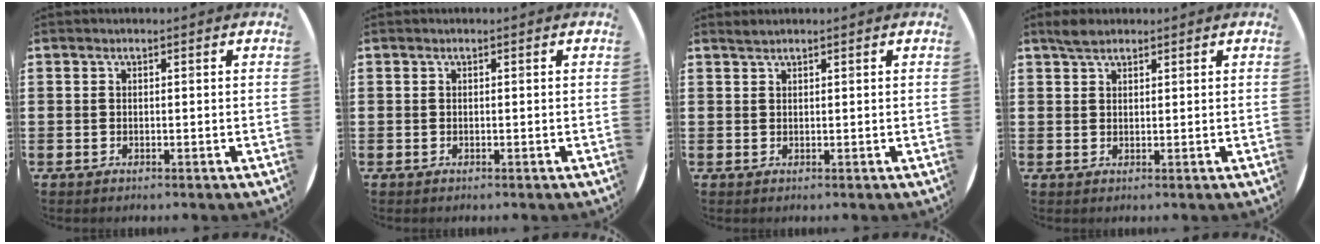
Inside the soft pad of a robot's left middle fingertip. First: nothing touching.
{"total": 0.0}
{"total": 0.8, "force": [0.8, -0.1, 0.0], "torque": [-0.001, -0.001, 0.016]}
{"total": 2.3, "force": [2.0, 0.8, 0.9], "torque": [-0.013, 0.002, 0.036]}